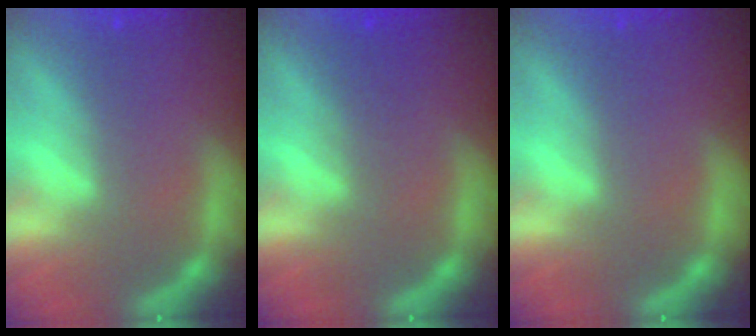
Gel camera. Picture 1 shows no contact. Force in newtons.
{"total": 1.9}
{"total": 0.0}